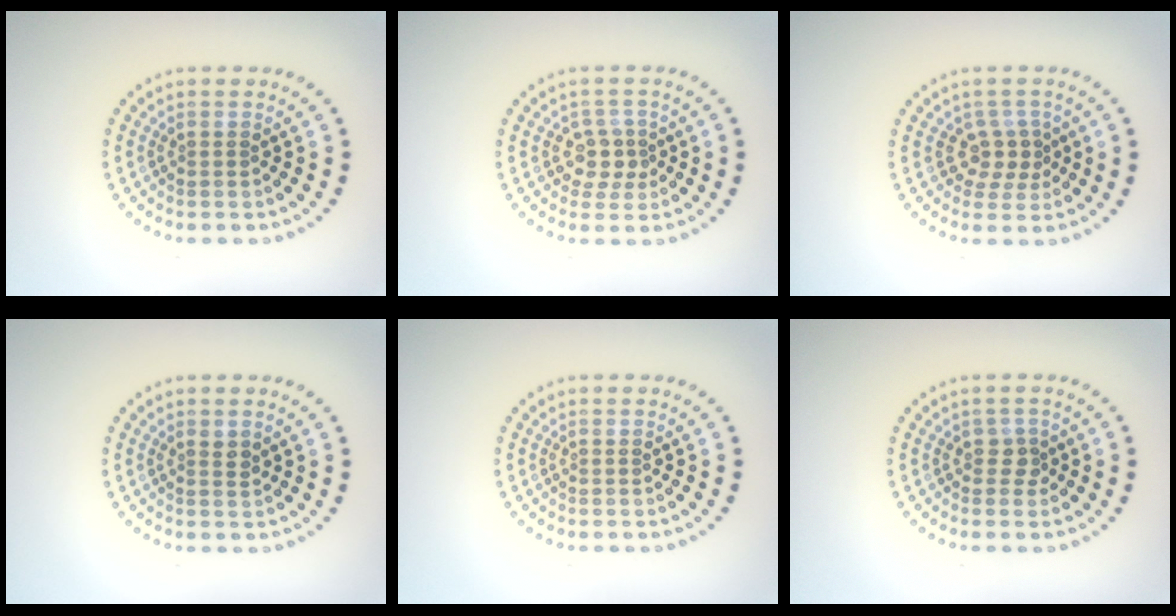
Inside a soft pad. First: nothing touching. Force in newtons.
{"total": 2.5, "press": 2.2, "slide": 1.1}
{"total": 2.3, "press": 1.8, "slide": 1.3}
{"total": 1.0, "press": 0.8, "slide": 0.5}
{"total": 0.0}
{"total": 1.2, "press": 1.0, "slide": 0.6}